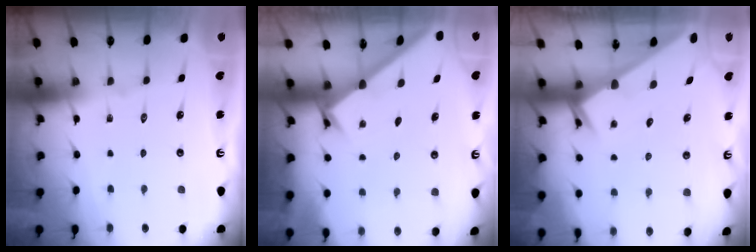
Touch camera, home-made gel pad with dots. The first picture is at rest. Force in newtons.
{"total": 1.7, "press": 1.7, "slide": 0.2}
{"total": 2.3, "press": 2.3, "slide": 0.1}